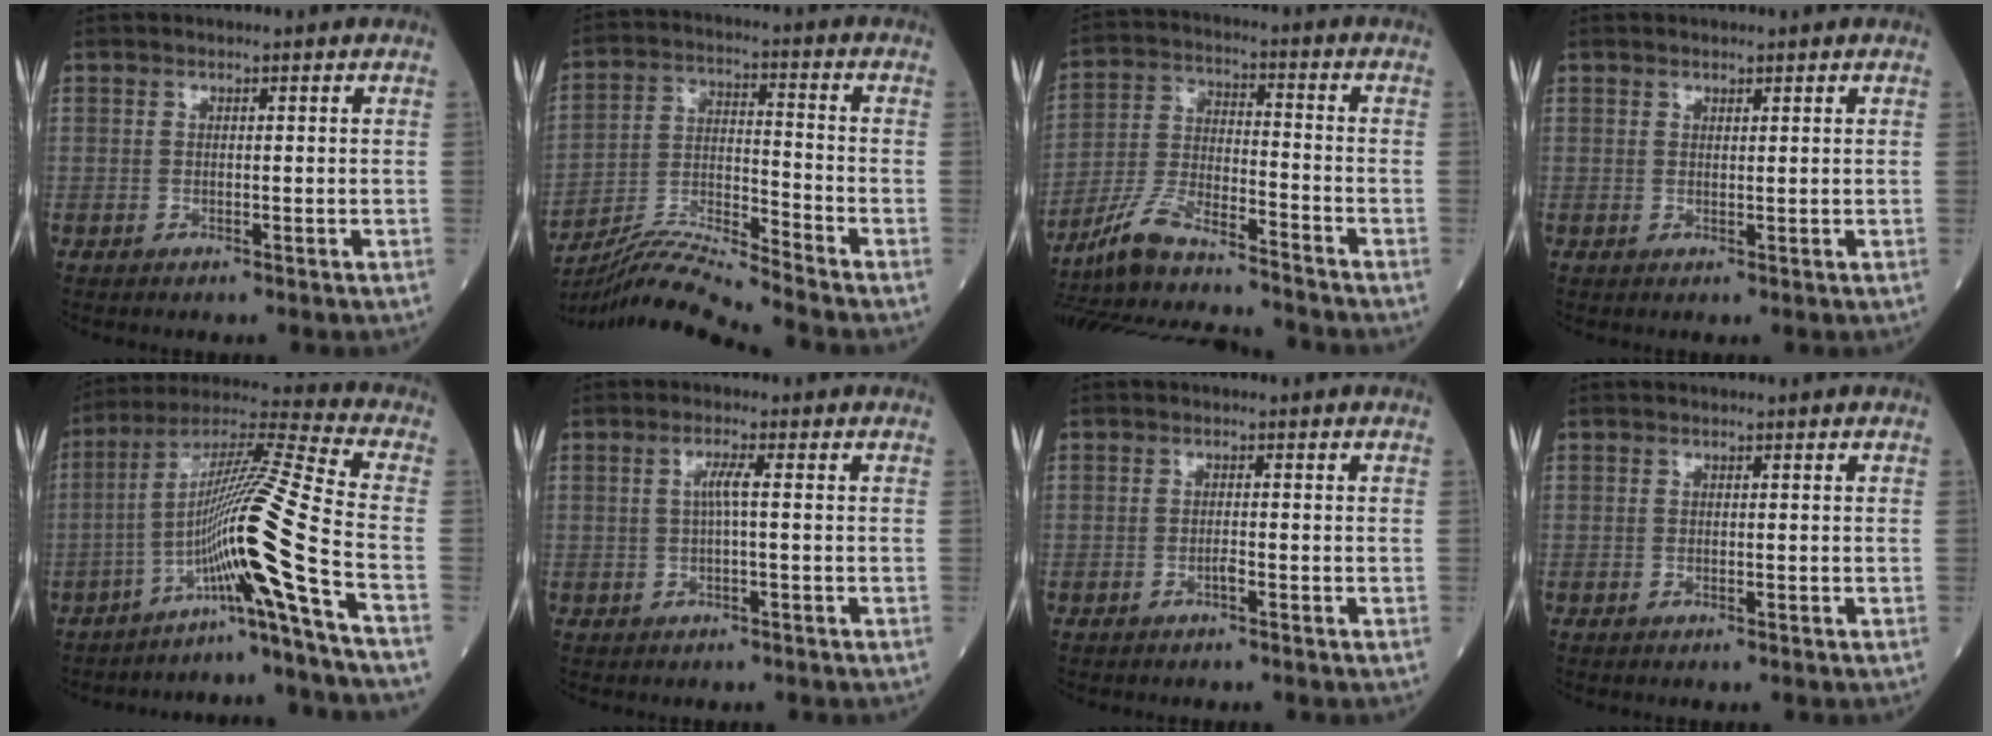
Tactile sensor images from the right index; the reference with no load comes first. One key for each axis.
{"total": 10.4, "fx": -9.8, "fy": -2.5, "fz": 2.4, "tx": -0.053, "ty": 0.003, "tz": -0.183}
{"total": 14.5, "fx": -12.4, "fy": 1.9, "fz": 7.3, "tx": -0.156, "ty": 0.005, "tz": -0.220}
{"total": 0.6, "fx": 0.6, "fy": 0.2, "fz": 0.2, "tx": -0.005, "ty": -0.005, "tz": 0.008}
{"total": 15.1, "fx": -7.2, "fy": -3.7, "fz": 12.7, "tx": -0.231, "ty": 0.009, "tz": -0.130}
{"total": 2.2, "fx": 0.1, "fy": -0.1, "fz": 2.2, "tx": -0.042, "ty": 0.003, "tz": 0.000}
{"total": 0.8, "fx": -0.5, "fy": -0.1, "fz": 0.6, "tx": -0.015, "ty": -0.002, "tz": -0.010}
{"total": 0.0}